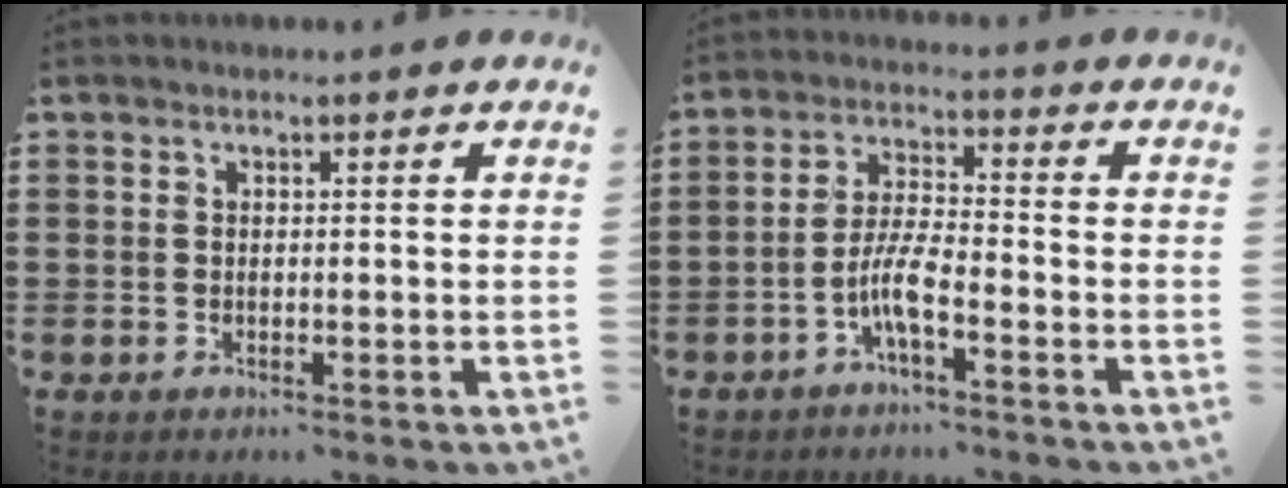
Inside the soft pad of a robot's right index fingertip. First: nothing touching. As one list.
[{"total": 5.9, "force": [-3.0, 0.9, 5.0], "torque": [-0.118, -0.011, -0.063]}]